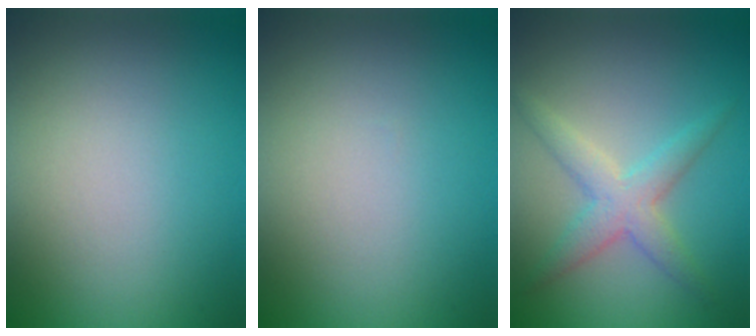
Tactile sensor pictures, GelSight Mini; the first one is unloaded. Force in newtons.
{"total": 0.0}
{"total": 3.2, "press": 3.2, "slide": 0.1}